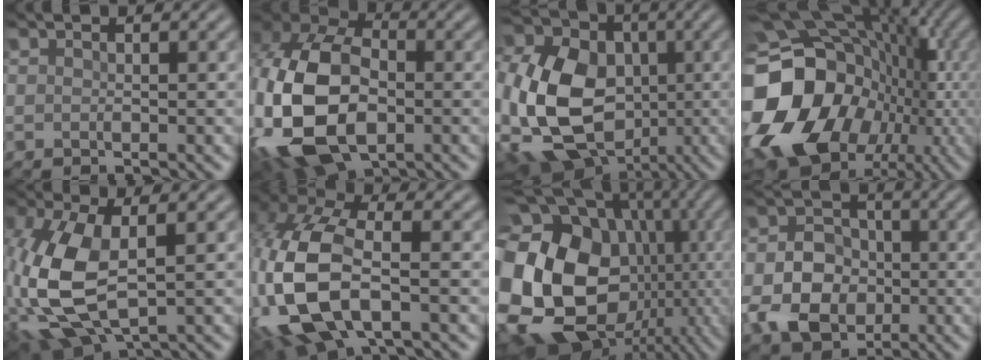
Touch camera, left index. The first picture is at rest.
{"total": 16.2, "force": [-3.2, 11.0, 11.5], "torque": [-0.260, -0.028, -0.054]}
{"total": 16.0, "force": [-2.0, 12.1, 10.3], "torque": [-0.251, -0.007, -0.029]}
{"total": 20.5, "force": [-3.7, 16.4, 11.8], "torque": [-0.243, -0.028, -0.060]}
{"total": 11.1, "force": [-0.6, 5.3, 9.7], "torque": [-0.256, -0.008, -0.006]}
{"total": 11.3, "force": [-2.3, 6.2, 9.1], "torque": [-0.239, -0.005, -0.047]}
{"total": 22.6, "force": [-0.6, 18.1, 13.6], "torque": [-0.271, 0.002, -0.018]}
{"total": 7.7, "force": [-1.7, 6.1, 4.3], "torque": [-0.086, -0.010, -0.040]}